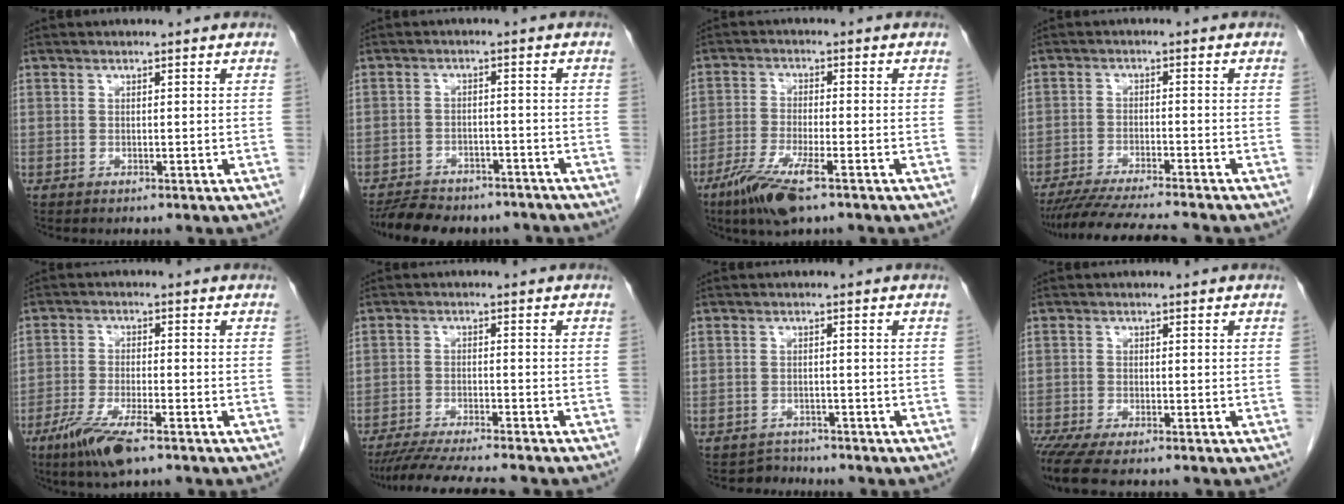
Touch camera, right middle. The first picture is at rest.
{"total": 11.9, "force": [-10.3, 4.4, 4.1], "torque": [-0.073, 0.000, -0.139]}
{"total": 8.1, "force": [-5.0, 0.8, 6.3], "torque": [-0.130, -0.020, -0.092]}
{"total": 11.6, "force": [-10.4, 0.0, 5.2], "torque": [-0.075, -0.020, -0.162]}
{"total": 7.8, "force": [-4.9, 1.1, 5.9], "torque": [-0.119, -0.017, -0.087]}
{"total": 11.2, "force": [-9.9, 0.3, 5.3], "torque": [-0.078, -0.021, -0.152]}
{"total": 2.0, "force": [-1.7, 0.6, -0.9], "torque": [0.014, -0.004, -0.030]}
{"total": 6.5, "force": [-5.1, 1.0, 3.9], "torque": [-0.067, -0.017, -0.084]}